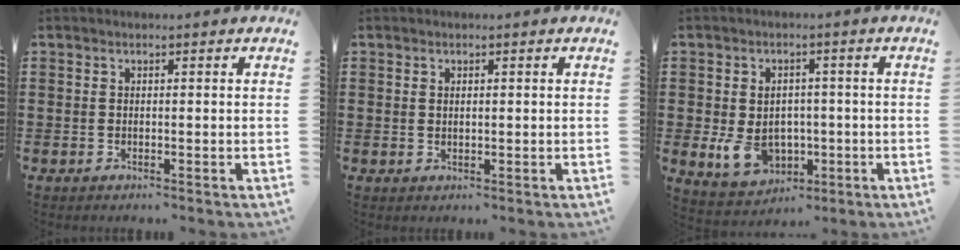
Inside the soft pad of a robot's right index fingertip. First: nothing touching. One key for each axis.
{"total": 0.6, "fx": 0.3, "fy": 0.2, "fz": 0.5, "tx": -0.012, "ty": 0.001, "tz": 0.005}
{"total": 6.9, "fx": -1.1, "fy": 5.4, "fz": 4.2, "tx": -0.094, "ty": 0.003, "tz": -0.020}